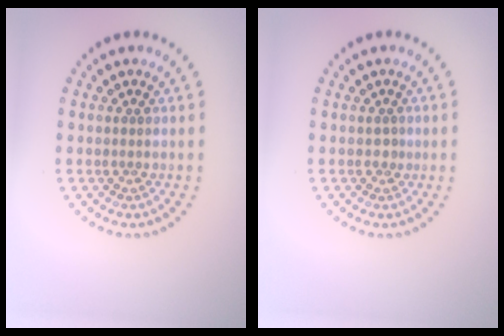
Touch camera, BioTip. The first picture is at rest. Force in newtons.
{"total": 0.9, "press": 0.5, "slide": 0.7}